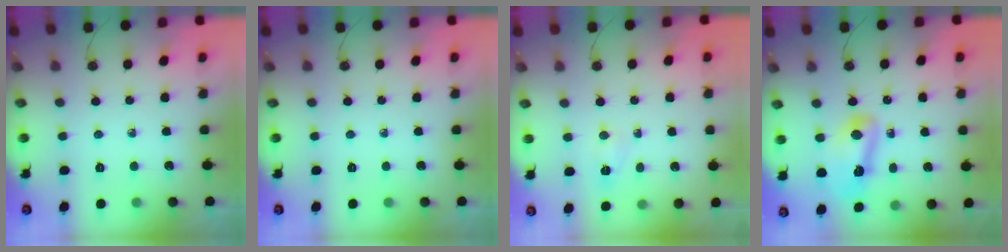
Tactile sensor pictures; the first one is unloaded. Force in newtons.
{"total": 0.0}
{"total": 3.1, "press": 2.9, "slide": 1.1}
{"total": 11.4, "press": 9.9, "slide": 5.7}